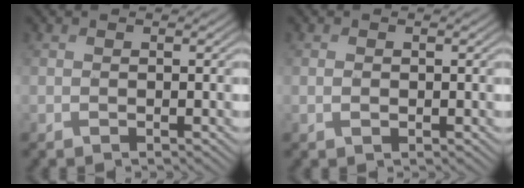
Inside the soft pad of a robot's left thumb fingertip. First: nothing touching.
{"total": 0.9, "force": [-0.1, 0.6, 0.7], "torque": [-0.015, -0.002, -0.001]}